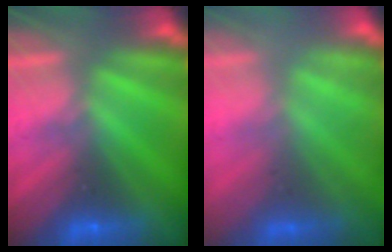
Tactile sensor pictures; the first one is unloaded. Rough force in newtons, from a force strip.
{"total": 2.1}